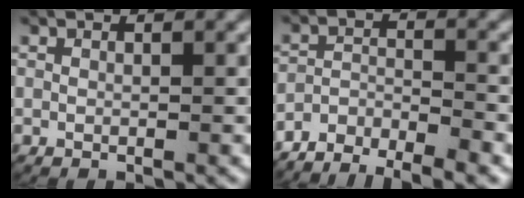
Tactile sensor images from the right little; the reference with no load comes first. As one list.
[{"total": 7.6, "force": [-6.7, 2.6, 2.3], "torque": [-0.036, -0.017, -0.112]}]